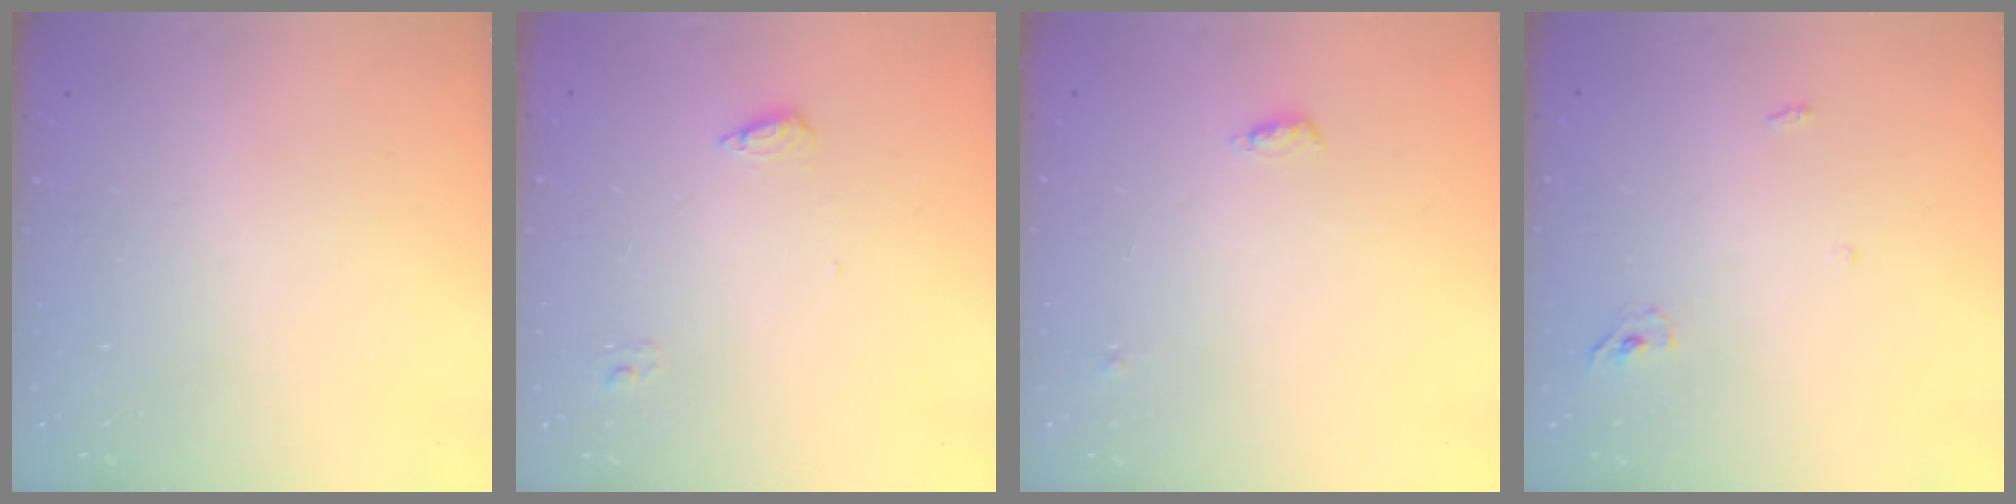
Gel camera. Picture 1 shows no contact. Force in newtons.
{"total": 7.0, "press": 7.0, "slide": 0.5}
{"total": 4.5, "press": 4.3, "slide": 1.2}
{"total": 3.3, "press": 3.3, "slide": 0.7}